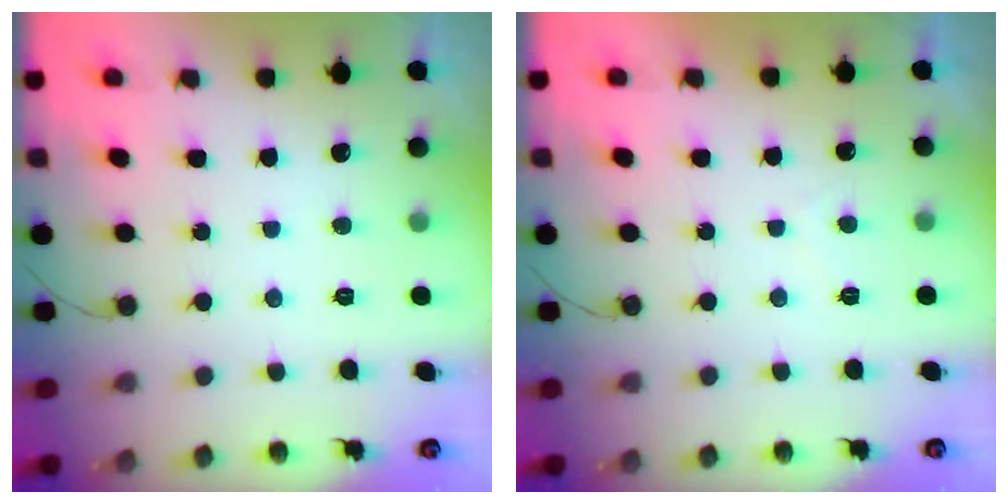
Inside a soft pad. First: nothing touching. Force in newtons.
{"total": 1.0, "press": 0.9, "slide": 0.6}